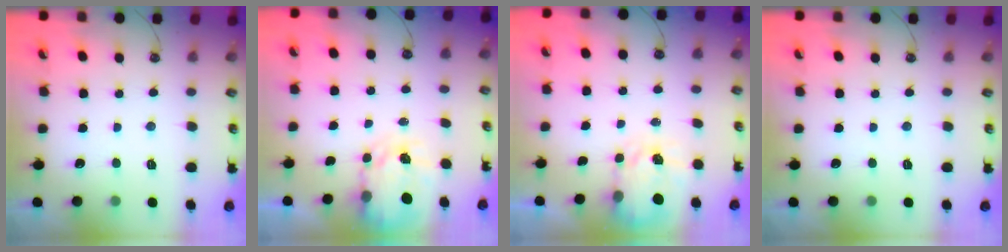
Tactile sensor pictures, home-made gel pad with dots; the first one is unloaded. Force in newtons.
{"total": 3.9, "press": 3.9, "slide": 0.3}
{"total": 4.0, "press": 3.9, "slide": 0.6}
{"total": 0.0}